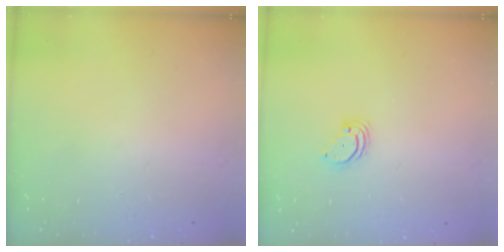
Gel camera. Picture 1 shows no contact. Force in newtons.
{"total": 2.0, "press": 2.0, "slide": 0.1}